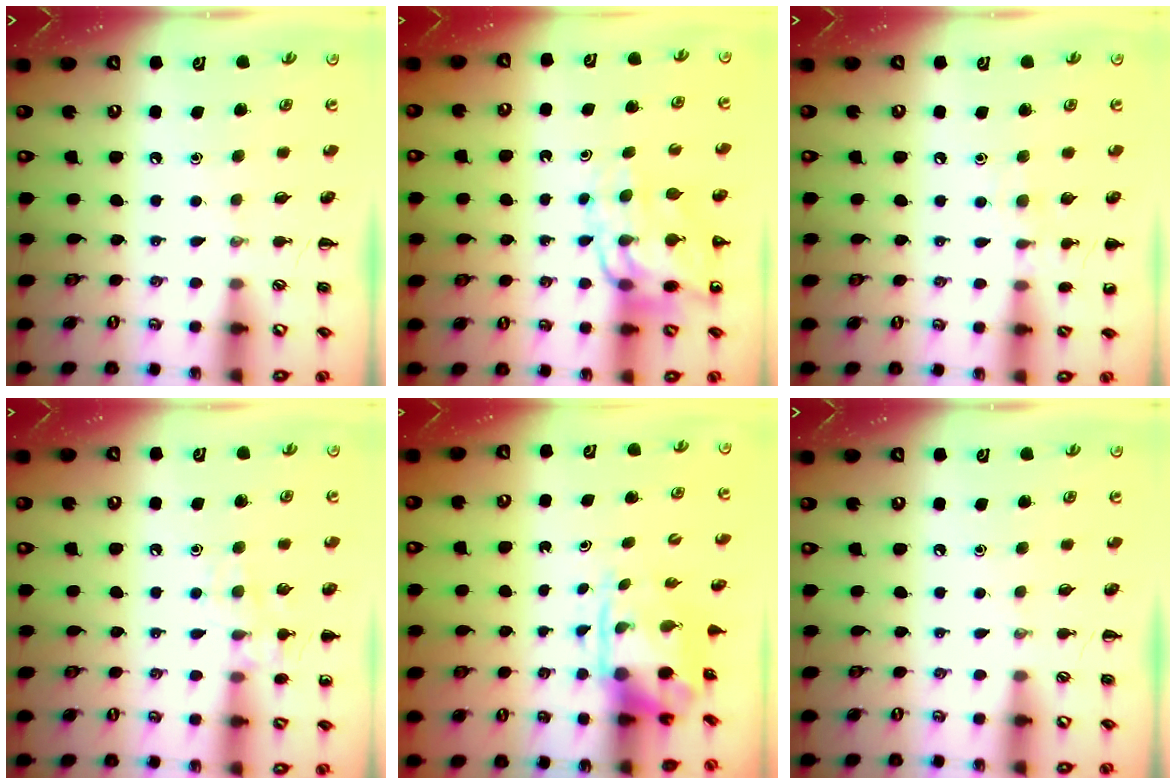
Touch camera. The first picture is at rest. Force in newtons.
{"total": 13.5, "press": 13.1, "slide": 3.0}
{"total": 7.2, "press": 7.0, "slide": 1.7}
{"total": 9.0, "press": 8.9, "slide": 1.7}
{"total": 3.6, "press": 3.5, "slide": 0.8}
{"total": 0.0}